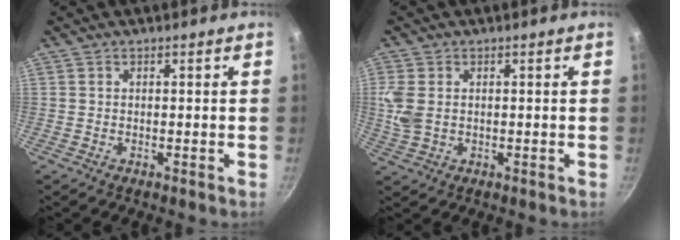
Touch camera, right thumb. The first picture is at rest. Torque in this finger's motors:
{"motor_torque": [0.26, 1.39, 0.73, 0.43, 0.05]}